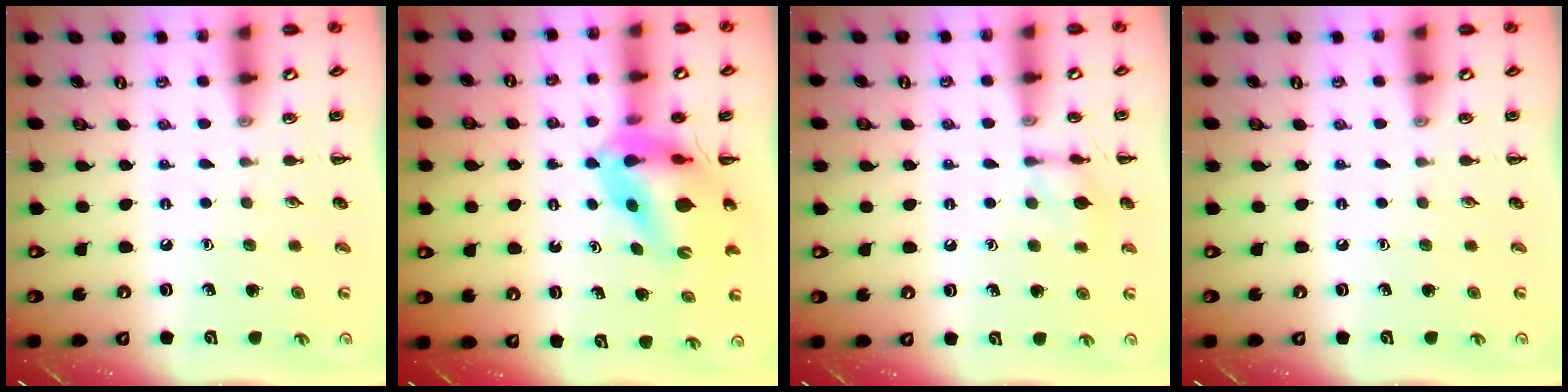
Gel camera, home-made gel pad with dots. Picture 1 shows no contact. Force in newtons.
{"total": 11.1, "press": 10.6, "slide": 3.4}
{"total": 7.8, "press": 7.7, "slide": 1.4}
{"total": 0.0}